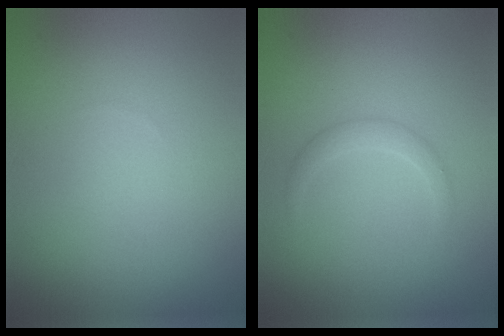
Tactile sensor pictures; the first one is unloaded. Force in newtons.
{"total": 1.2, "press": 1.2, "slide": 0.0}